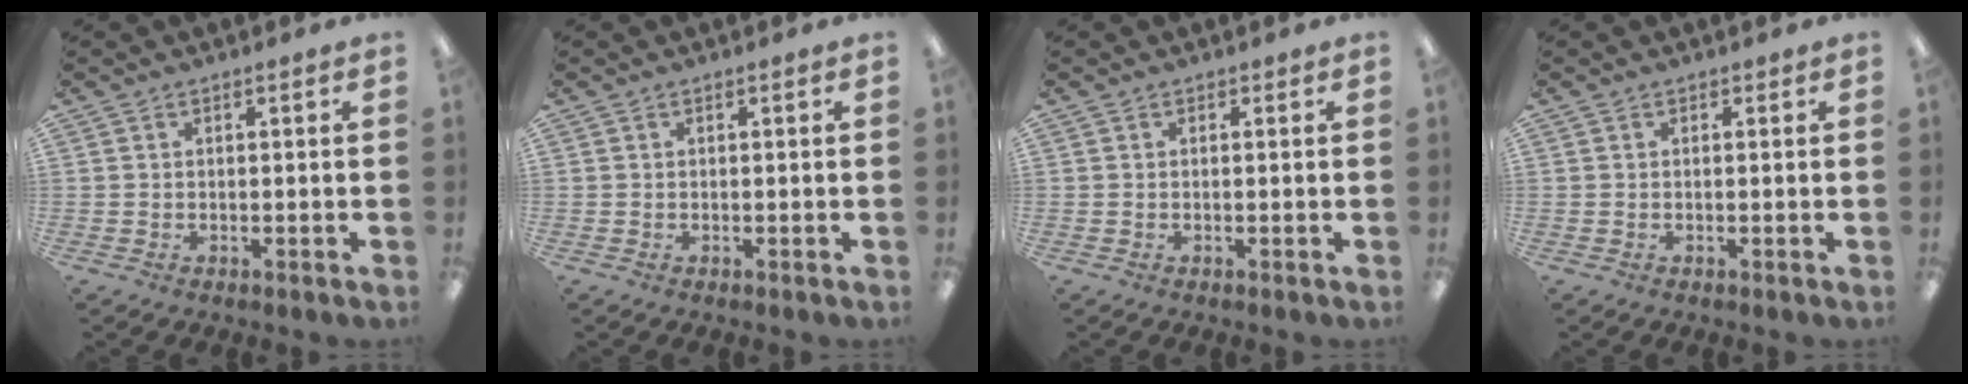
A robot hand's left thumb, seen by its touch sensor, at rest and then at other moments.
{"total": 0.0}
{"total": 0.0}
{"total": 0.0}